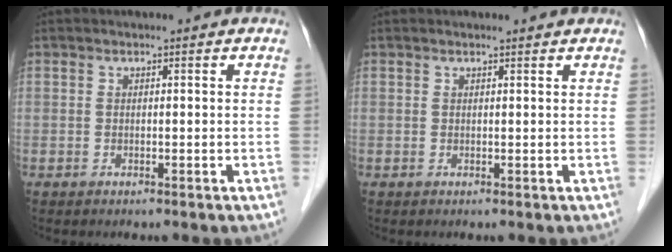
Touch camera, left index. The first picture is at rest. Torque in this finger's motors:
{"motor_torque": [0.21, -0.13, 0.03, 0.00]}